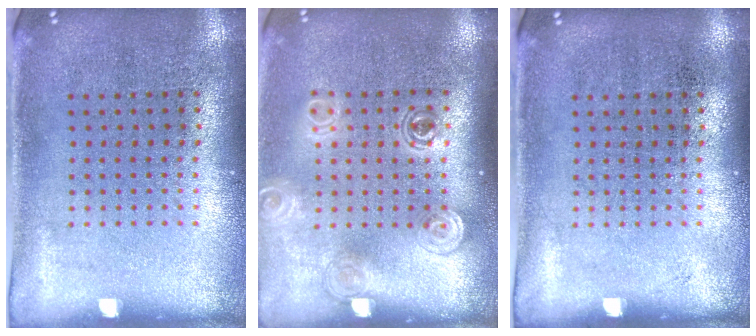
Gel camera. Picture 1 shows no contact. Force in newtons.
{"total": 1.4, "press": 1.2, "slide": 0.8}
{"total": 0.0}